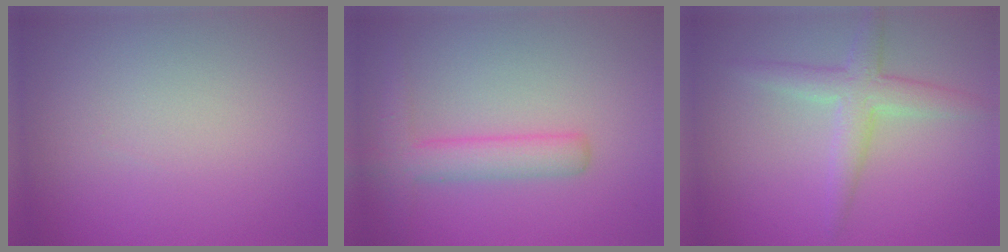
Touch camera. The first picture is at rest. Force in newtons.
{"total": 3.3, "press": 3.3, "slide": 0.2}
{"total": 3.2, "press": 3.2, "slide": 0.0}